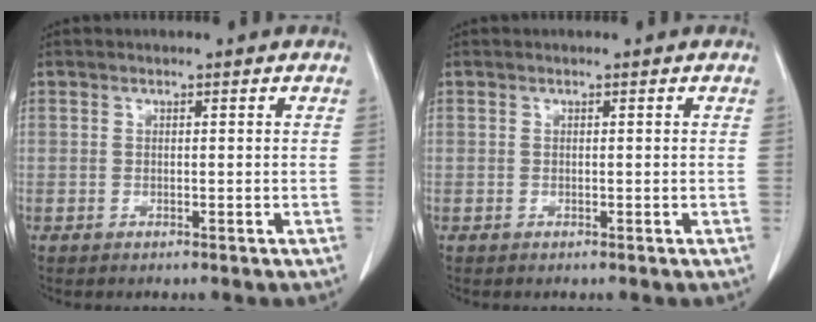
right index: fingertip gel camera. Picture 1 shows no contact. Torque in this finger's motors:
{"motor_torque": [0.00, 0.00, 0.00, 0.00]}